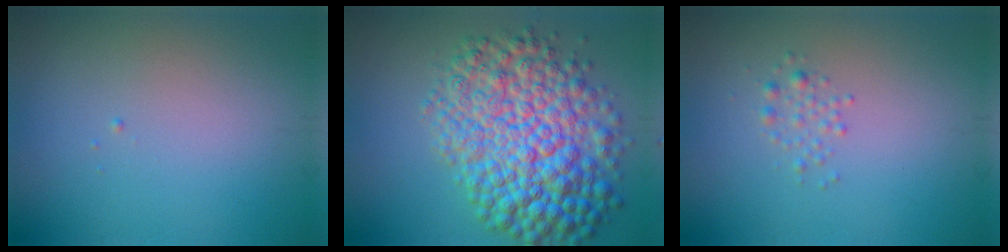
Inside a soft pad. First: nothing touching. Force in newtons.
{"total": 10.8, "press": 10.8, "slide": 0.2}
{"total": 1.2, "press": 1.2, "slide": 0.0}